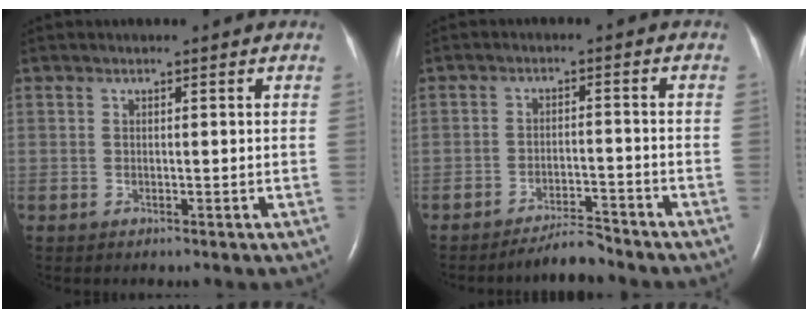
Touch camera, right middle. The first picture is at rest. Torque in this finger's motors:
{"motor_torque": [-0.01, 0.02, -0.01, 0.00]}